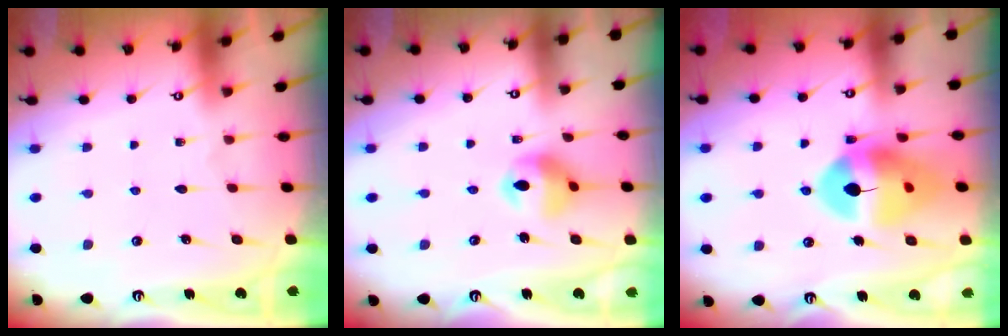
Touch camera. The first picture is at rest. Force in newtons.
{"total": 11.2, "press": 10.6, "slide": 3.6}
{"total": 14.3, "press": 14.2, "slide": 1.5}